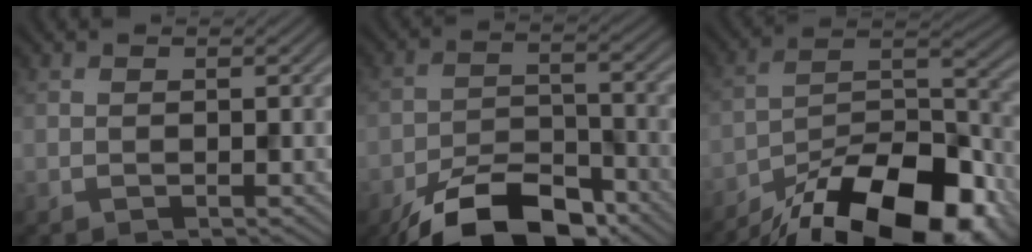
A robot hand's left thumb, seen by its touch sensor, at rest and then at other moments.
{"total": 11.3, "force": [-8.4, 4.5, 6.2], "torque": [-0.101, -0.007, -0.155]}
{"total": 20.0, "force": [-15.1, 7.6, 10.7], "torque": [-0.166, -0.035, -0.225]}